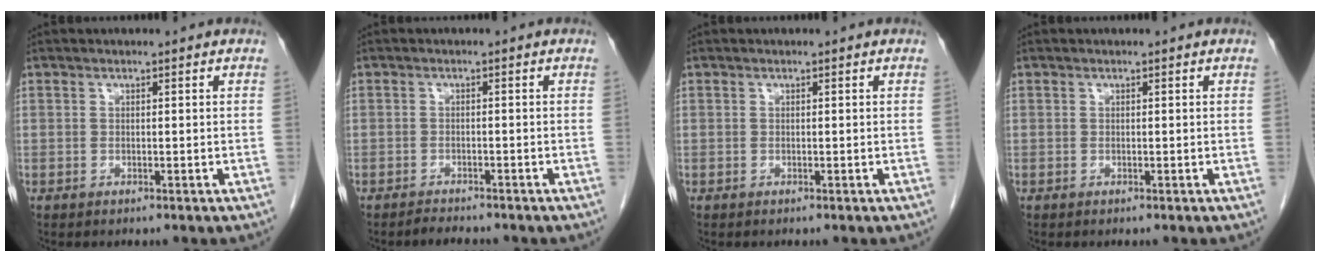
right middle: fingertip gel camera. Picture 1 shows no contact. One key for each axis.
{"total": 2.2, "fx": -2.1, "fy": 0.4, "fz": 0.6, "tx": -0.016, "ty": -0.007, "tz": -0.030}
{"total": 0.0}
{"total": 0.0}